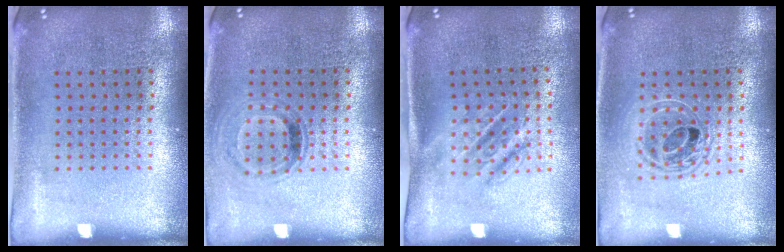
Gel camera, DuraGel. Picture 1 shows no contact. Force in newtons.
{"total": 0.9, "press": 0.8, "slide": 0.4}
{"total": 1.6, "press": 1.2, "slide": 1.0}
{"total": 1.7, "press": 1.4, "slide": 0.9}